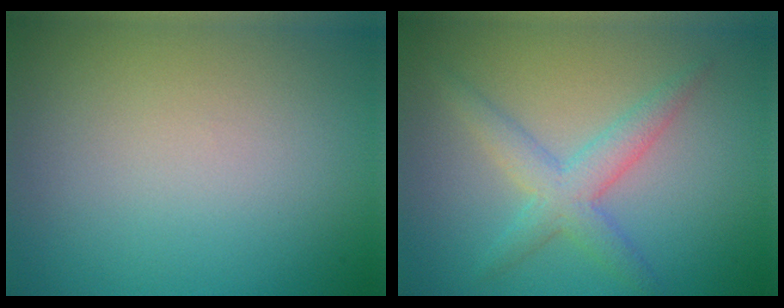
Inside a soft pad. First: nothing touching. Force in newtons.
{"total": 3.5, "press": 3.5, "slide": 0.1}